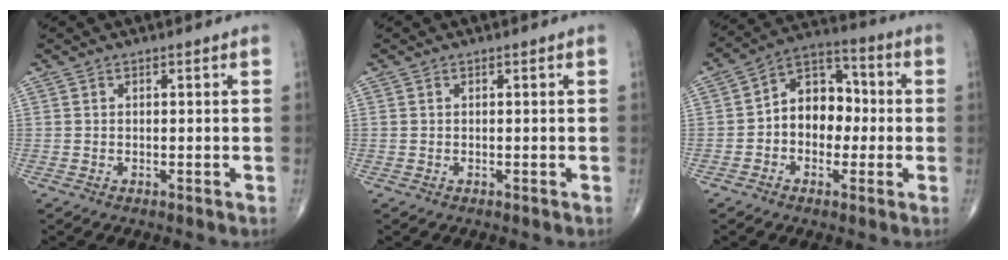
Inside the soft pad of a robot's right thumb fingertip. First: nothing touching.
{"total": 0.0}
{"total": 11.1, "force": [-0.6, 8.2, 7.5], "torque": [-0.075, 0.039, -0.024]}